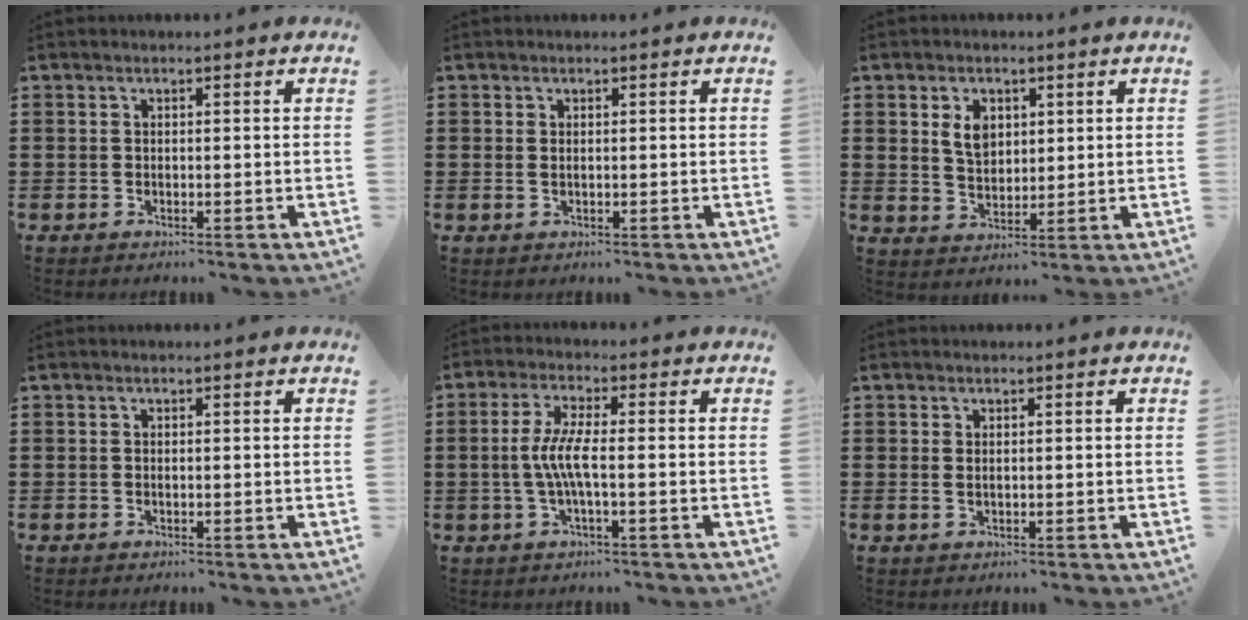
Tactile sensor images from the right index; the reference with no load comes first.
{"total": 0.6, "force": [0.1, 0.2, 0.5], "torque": [-0.012, 0.000, 0.002]}
{"total": 4.6, "force": [1.5, 3.1, 3.1], "torque": [-0.063, 0.008, 0.025]}
{"total": 0.0}
{"total": 5.3, "force": [-0.9, 0.7, 5.2], "torque": [-0.122, -0.010, -0.028]}
{"total": 0.8, "force": [0.3, 0.3, 0.7], "torque": [-0.015, 0.002, 0.005]}